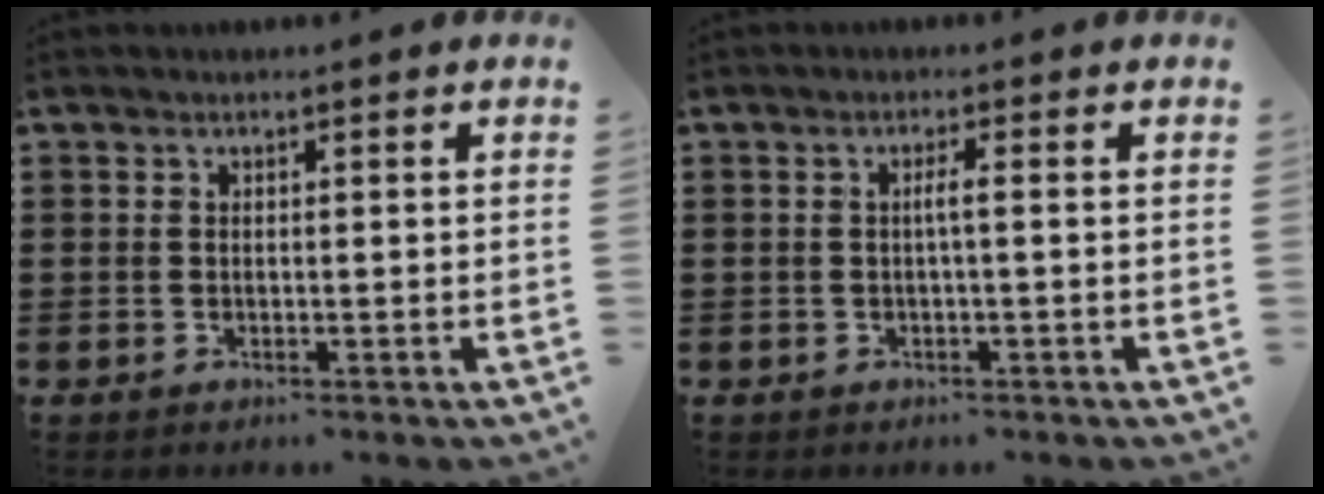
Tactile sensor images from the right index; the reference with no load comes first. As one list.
[{"total": 1.8, "force": [-0.2, -0.1, 1.8], "torque": [-0.034, -0.001, -0.007]}]